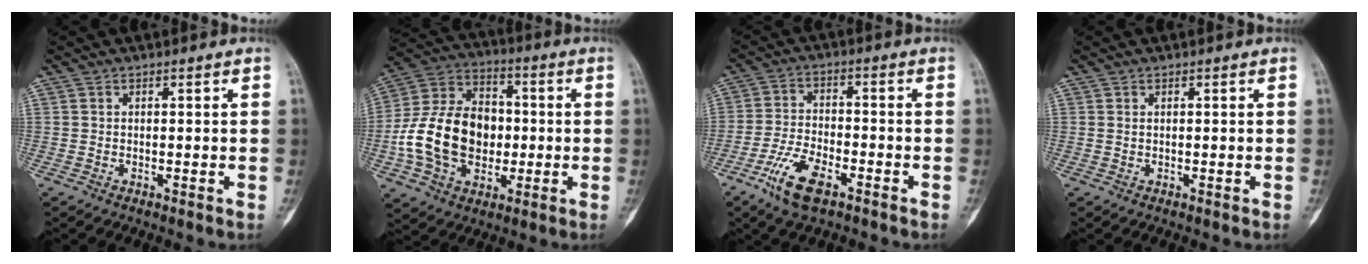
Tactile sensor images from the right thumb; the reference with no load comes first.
{"total": 19.4, "force": [-2.0, 14.1, 13.2], "torque": [-0.223, 0.033, -0.031]}
{"total": 9.2, "force": [-5.3, 3.7, 6.5], "torque": [-0.135, 0.018, -0.101]}
{"total": 0.0}